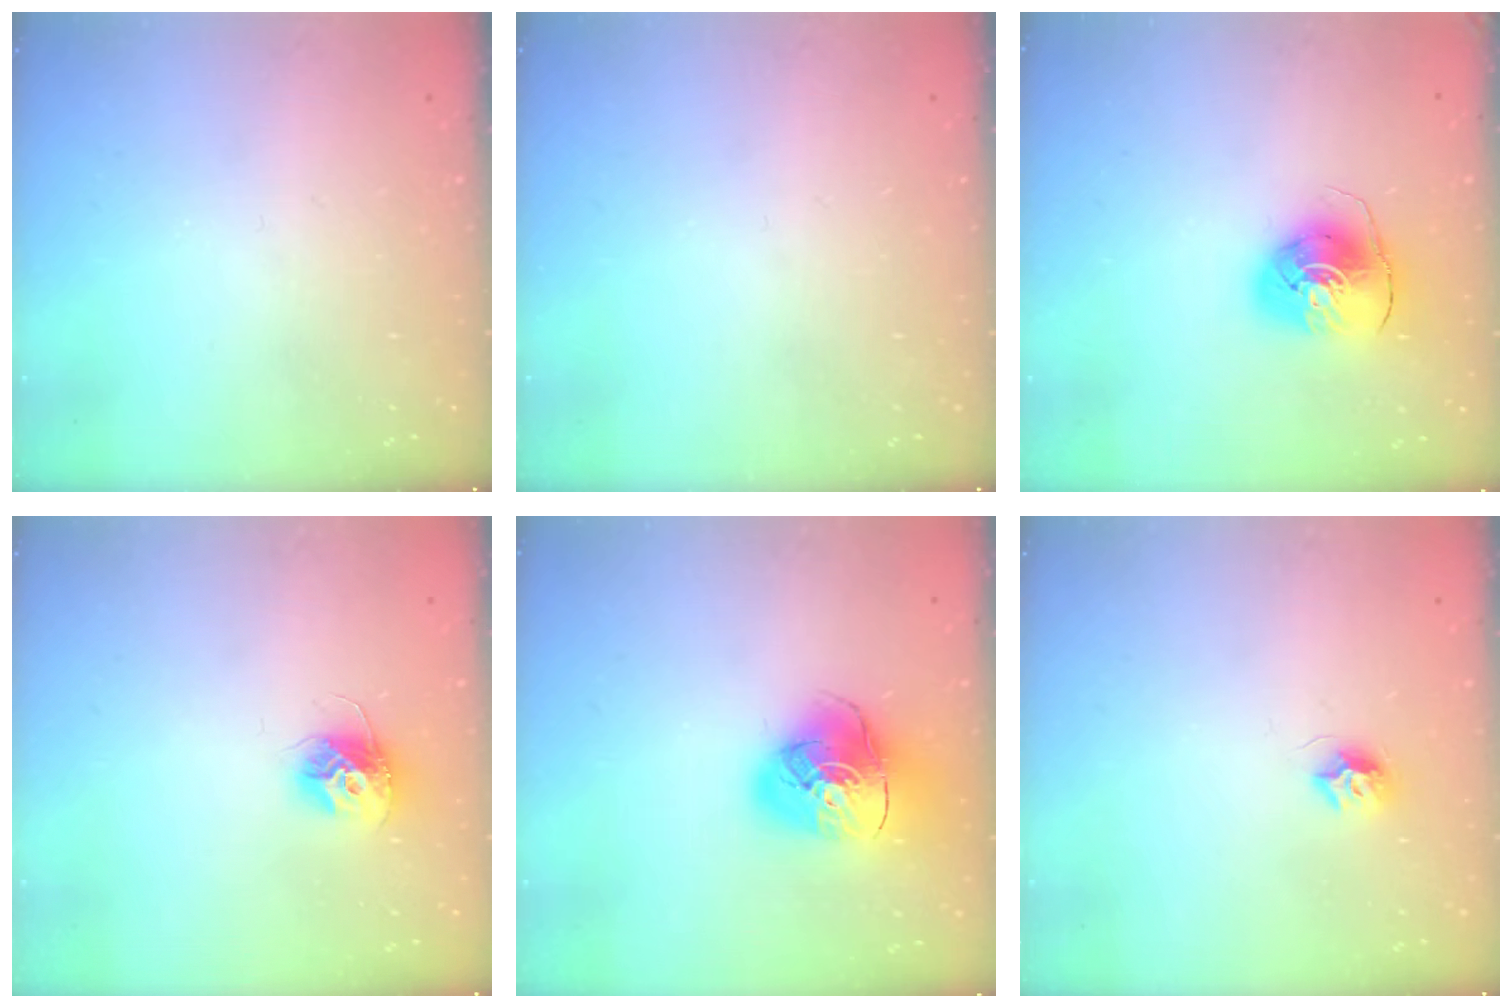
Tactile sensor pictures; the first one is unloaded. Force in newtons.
{"total": 0.0}
{"total": 9.3, "press": 9.2, "slide": 1.1}
{"total": 10.4, "press": 10.4, "slide": 0.5}
{"total": 14.9, "press": 14.7, "slide": 2.0}
{"total": 7.4, "press": 7.4, "slide": 0.4}